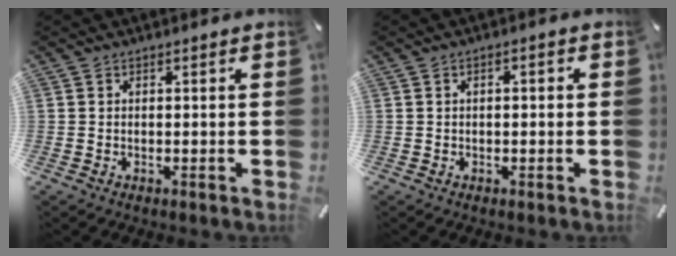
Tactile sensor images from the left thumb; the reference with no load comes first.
{"total": 1.4, "force": [-0.4, 0.7, 1.1], "torque": [-0.020, 0.003, -0.008]}